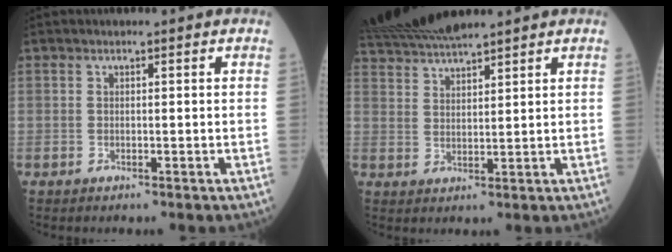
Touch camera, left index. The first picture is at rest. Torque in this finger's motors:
{"motor_torque": [-0.11, -0.21, 0.06, 0.07]}